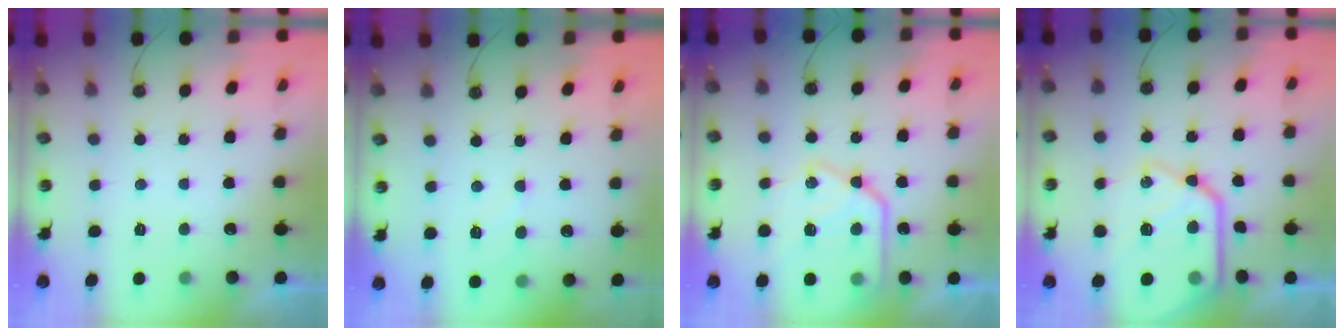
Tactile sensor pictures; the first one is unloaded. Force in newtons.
{"total": 4.7, "press": 4.7, "slide": 0.7}
{"total": 19.1, "press": 19.1, "slide": 1.6}
{"total": 23.8, "press": 23.7, "slide": 2.1}